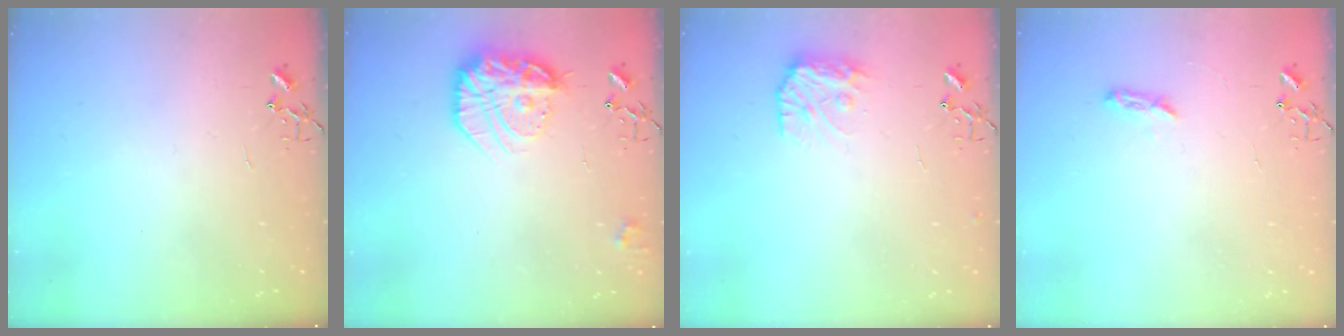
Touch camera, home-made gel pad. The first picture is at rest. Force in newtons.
{"total": 18.4, "press": 18.4, "slide": 1.1}
{"total": 10.4, "press": 10.4, "slide": 0.6}
{"total": 5.5, "press": 5.5, "slide": 0.5}